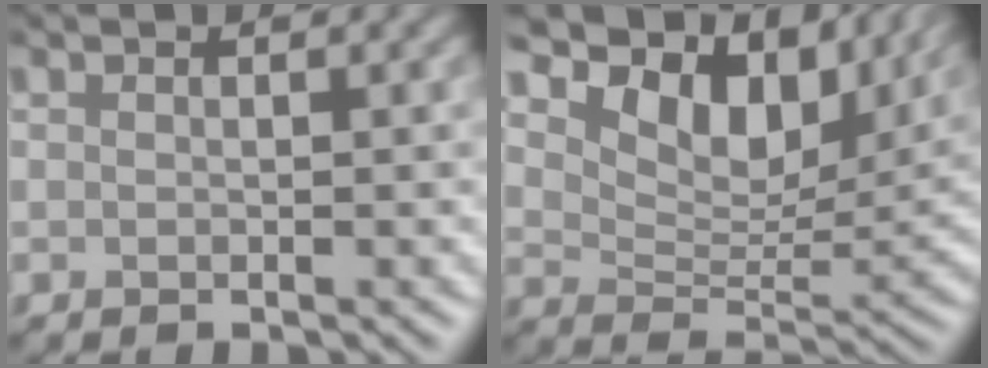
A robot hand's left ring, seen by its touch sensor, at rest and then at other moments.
{"total": 11.9, "force": [7.9, 6.0, 6.6], "torque": [-0.113, 0.004, 0.135]}